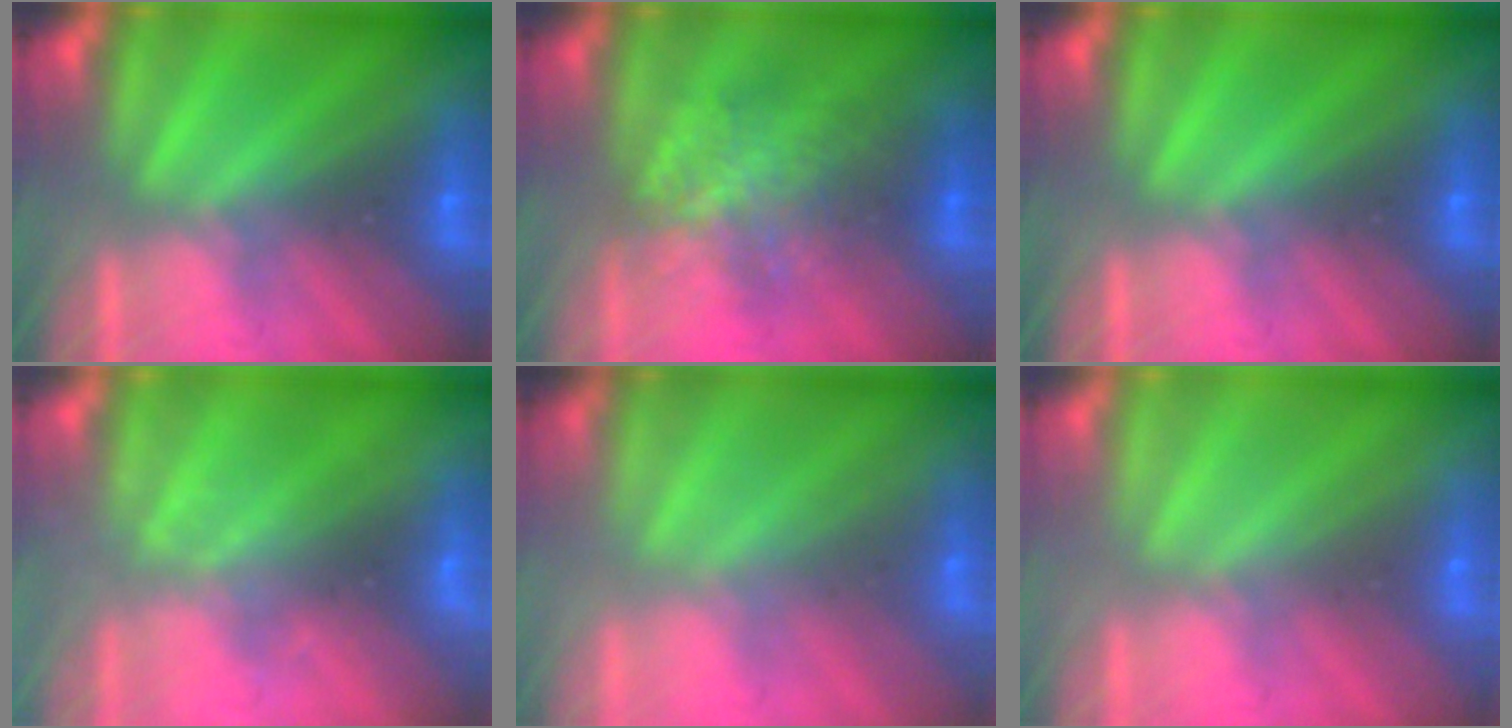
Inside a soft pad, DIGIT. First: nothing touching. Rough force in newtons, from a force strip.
{"total": 2.2}
{"total": 0.0}
{"total": 2.3}
{"total": 2.5}
{"total": 3.3}